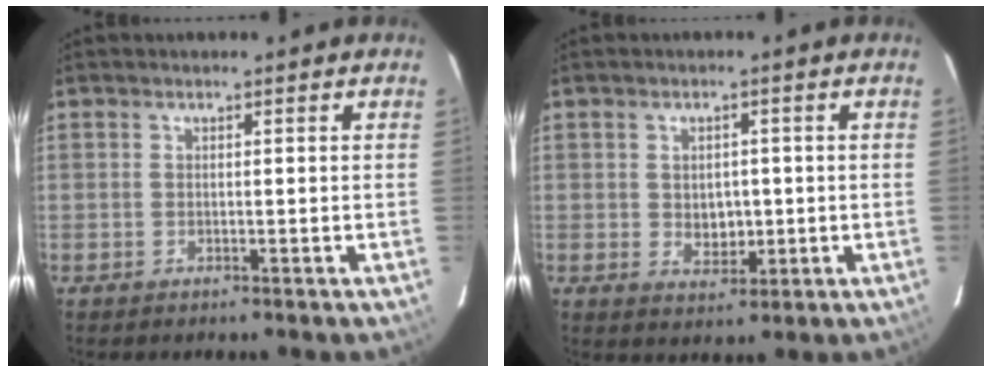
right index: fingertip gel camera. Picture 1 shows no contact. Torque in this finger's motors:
{"motor_torque": [0.02, 0.06, 0.03, 0.00]}